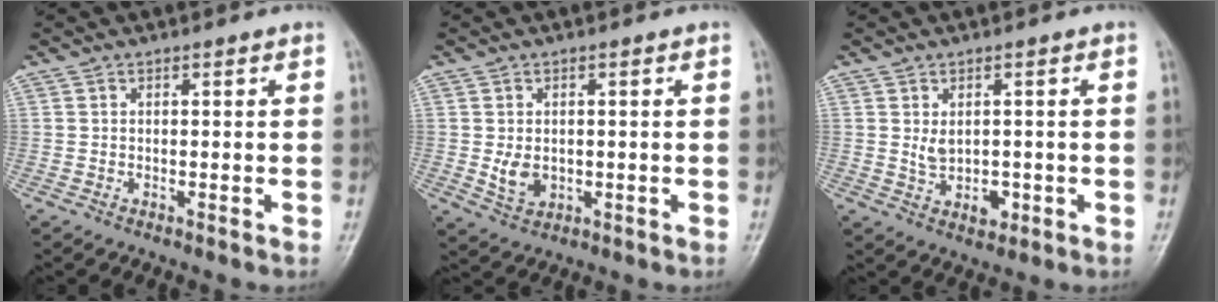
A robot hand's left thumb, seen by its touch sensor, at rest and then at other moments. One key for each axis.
{"total": 3.9, "fx": -0.2, "fy": 2.9, "fz": 2.6, "tx": -0.035, "ty": -0.006, "tz": 0.005}
{"total": 4.4, "fx": 0.1, "fy": 3.1, "fz": 3.0, "tx": -0.038, "ty": -0.006, "tz": 0.012}